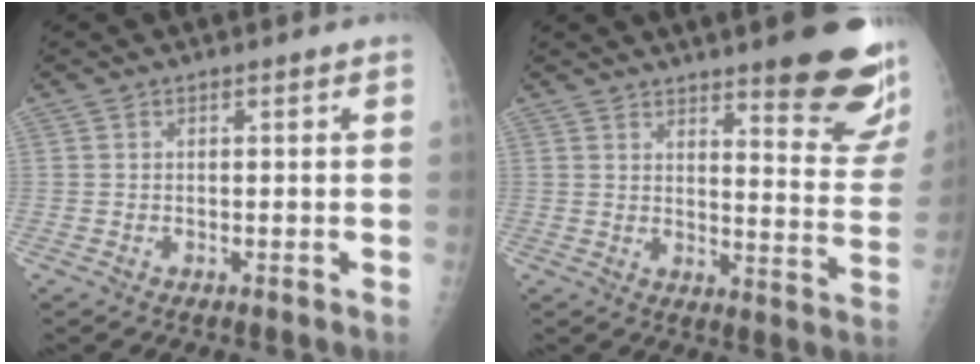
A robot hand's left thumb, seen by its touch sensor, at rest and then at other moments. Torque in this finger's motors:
{"motor_torque": [1.40, 0.76, 0.92, -0.65, 0.23]}